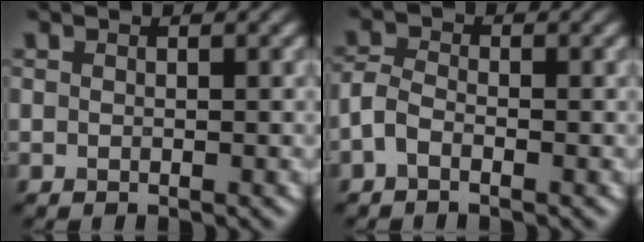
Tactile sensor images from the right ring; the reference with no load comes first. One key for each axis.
{"total": 2.0, "fx": -1.1, "fy": 1.0, "fz": 1.3, "tx": -0.031, "ty": 0.004, "tz": -0.031}